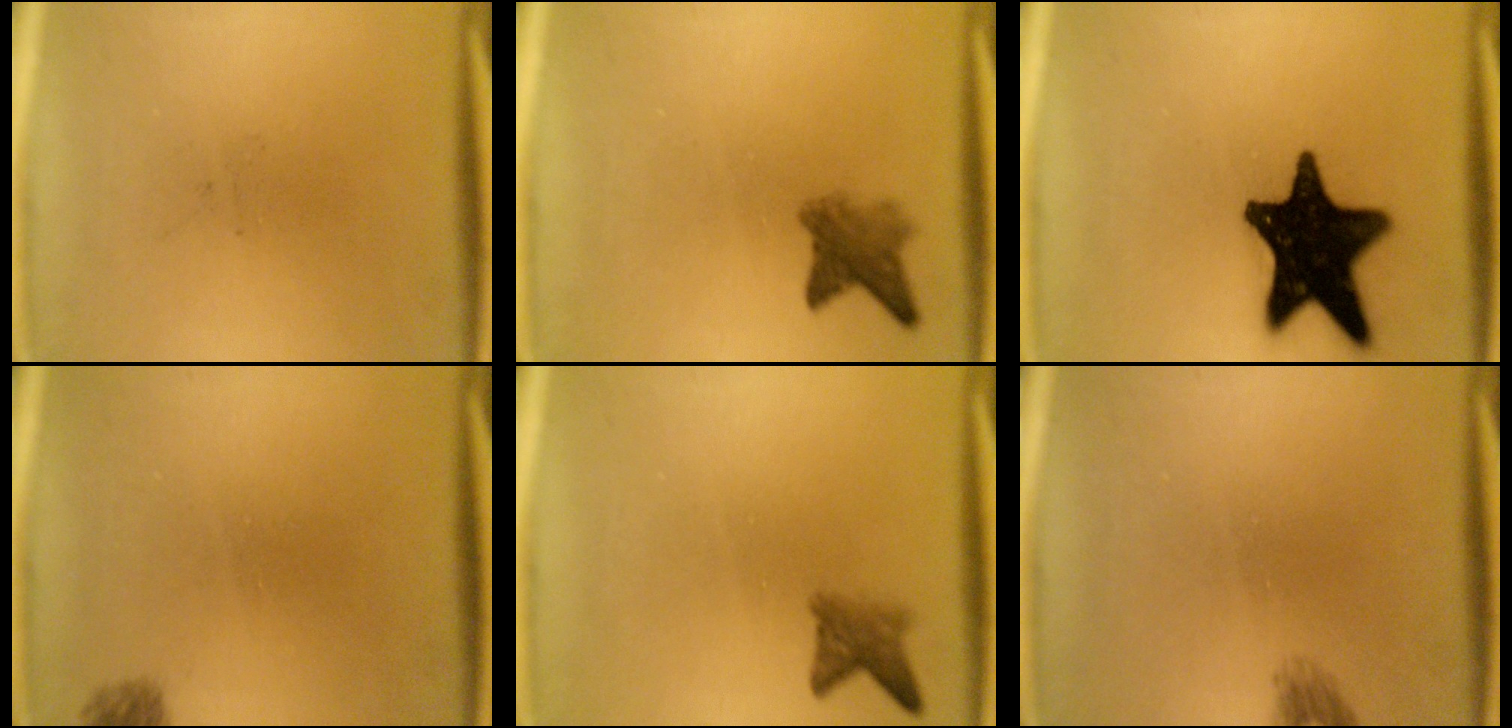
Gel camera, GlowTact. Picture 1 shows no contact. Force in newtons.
{"total": 3.7}
{"total": 19.0}
{"total": 1.4}
{"total": 2.5}
{"total": 1.3}